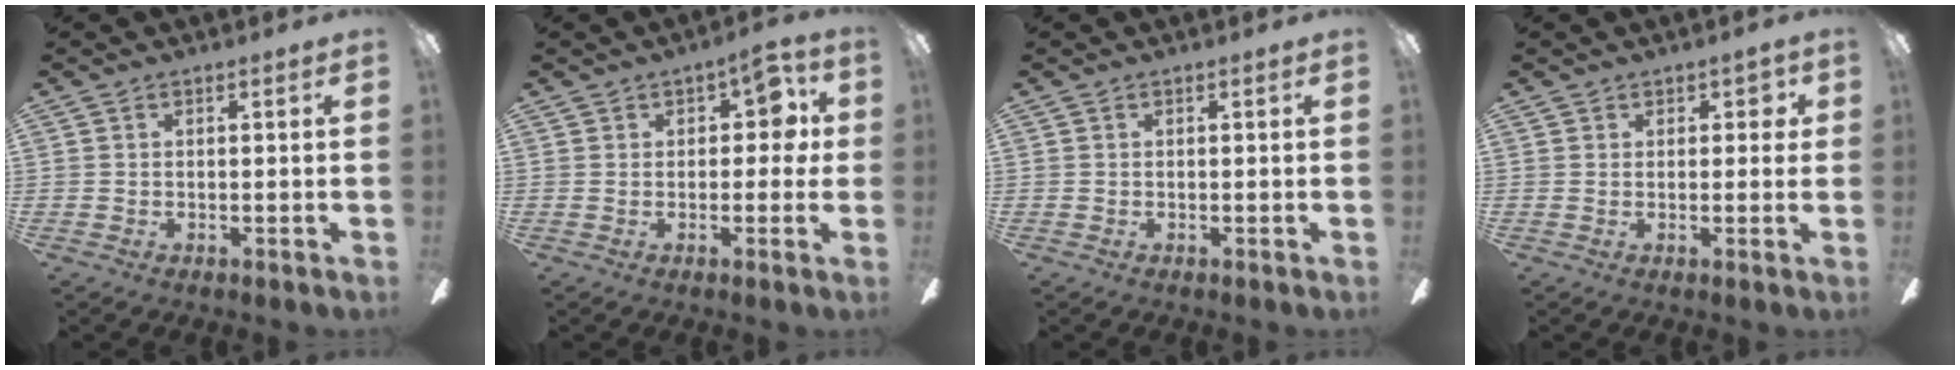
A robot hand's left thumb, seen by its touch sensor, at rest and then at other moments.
{"total": 6.7, "force": [2.5, 4.2, 4.7], "torque": [-0.053, -0.003, 0.040]}
{"total": 0.0}
{"total": 2.5, "force": [1.5, 1.7, 0.9], "torque": [-0.004, 0.002, 0.025]}